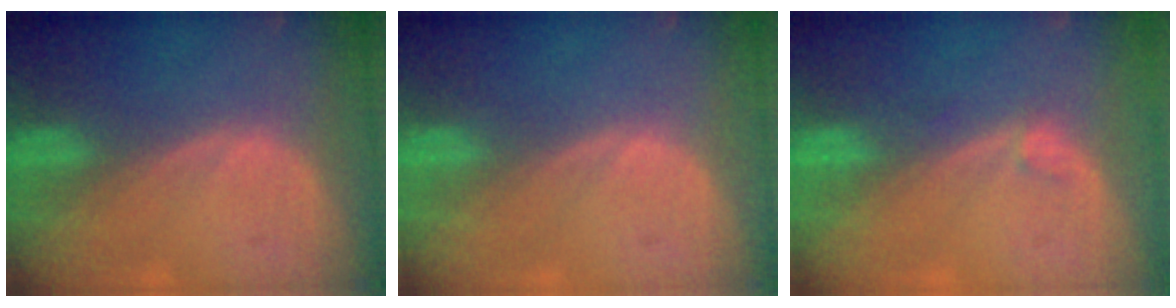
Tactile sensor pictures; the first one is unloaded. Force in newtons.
{"total": 0.0}
{"total": 0.8, "press": 0.7, "slide": 0.1}